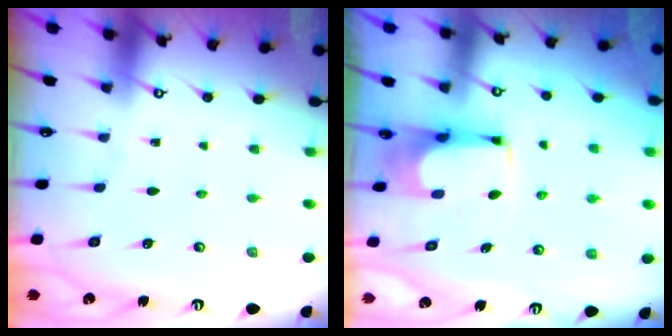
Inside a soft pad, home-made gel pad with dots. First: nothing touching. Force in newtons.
{"total": 1.4, "press": 1.4, "slide": 0.1}